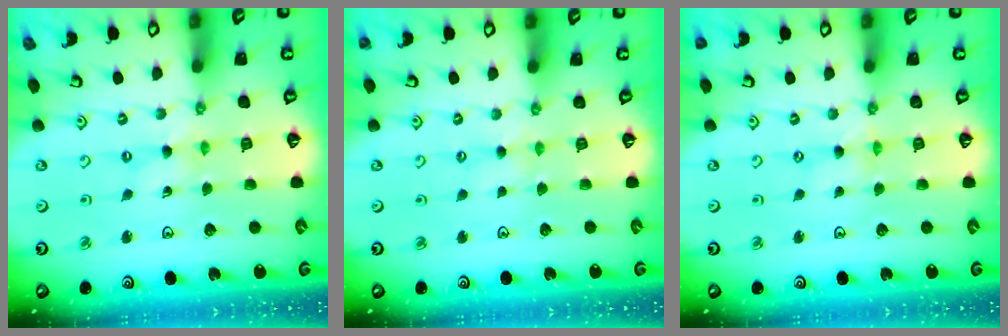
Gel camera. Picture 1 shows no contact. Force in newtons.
{"total": 2.8, "press": 2.8, "slide": 0.3}
{"total": 0.0}